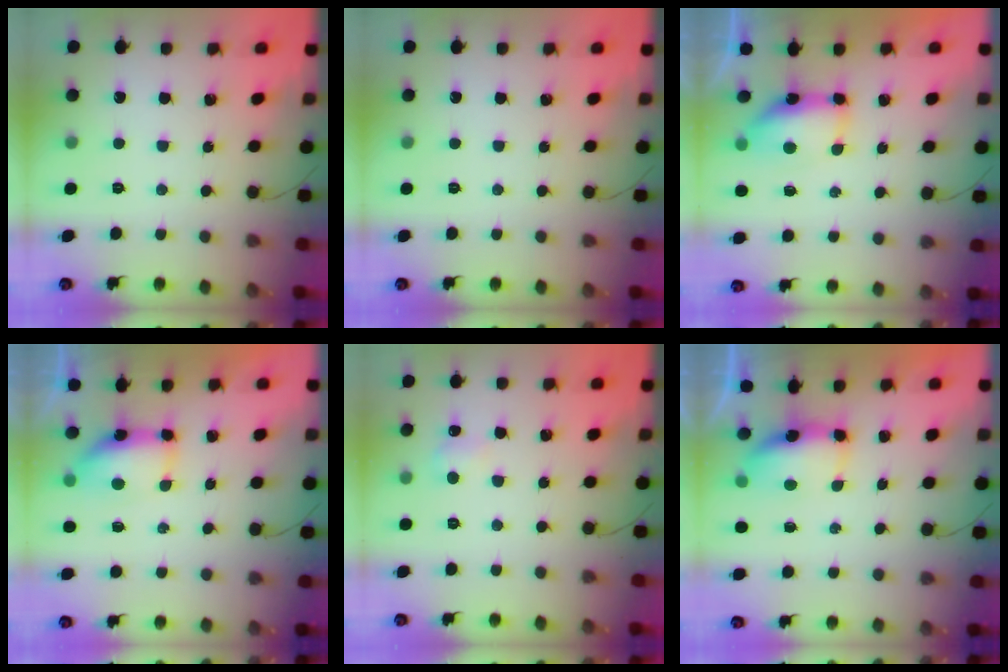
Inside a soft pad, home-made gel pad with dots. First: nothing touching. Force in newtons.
{"total": 0.0}
{"total": 14.1, "press": 9.7, "slide": 10.3}
{"total": 11.3, "press": 8.1, "slide": 7.9}
{"total": 5.9, "press": 5.7, "slide": 1.7}
{"total": 8.6, "press": 7.0, "slide": 5.0}